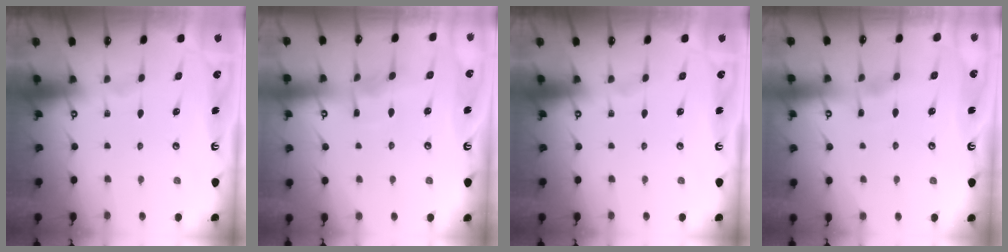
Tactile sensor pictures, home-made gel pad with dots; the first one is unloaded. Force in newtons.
{"total": 4.2, "press": 4.2, "slide": 0.1}
{"total": 0.0}
{"total": 2.5, "press": 2.5, "slide": 0.3}